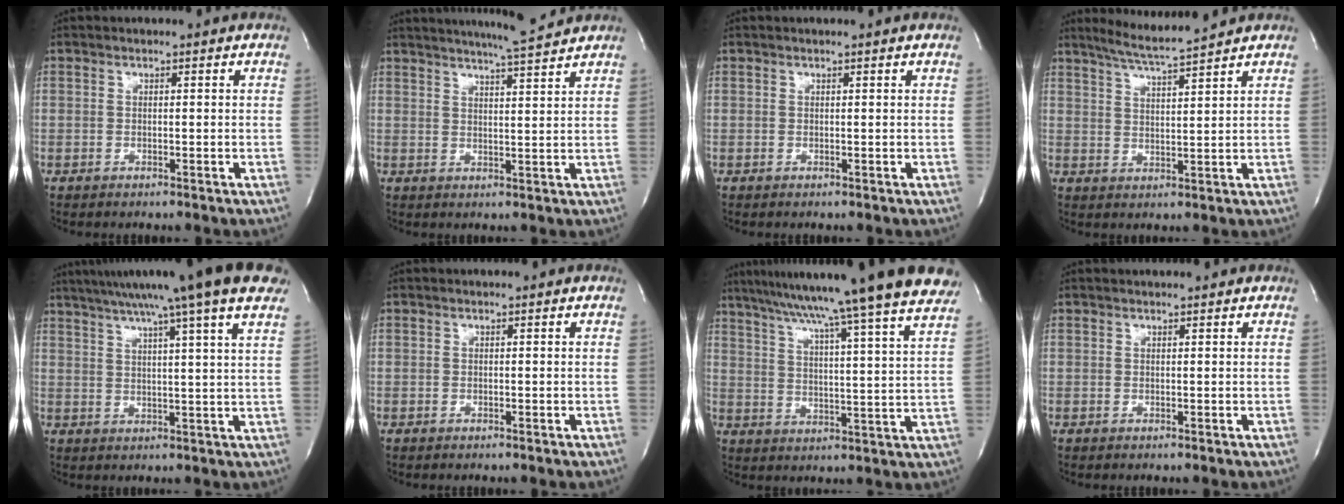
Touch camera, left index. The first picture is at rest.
{"total": 8.6, "force": [7.9, -1.1, 3.3], "torque": [-0.060, -0.005, 0.110]}
{"total": 0.0}
{"total": 6.5, "force": [5.9, -1.4, 2.4], "torque": [-0.052, -0.006, 0.108]}
{"total": 18.7, "force": [14.4, -1.2, 11.9], "torque": [-0.193, 0.019, 0.186]}
{"total": 0.0}
{"total": 27.1, "force": [23.2, -1.4, 13.9], "torque": [-0.232, -0.029, 0.306]}
{"total": 1.7, "force": [1.6, 0.1, 0.6], "torque": [-0.008, 0.014, 0.023]}